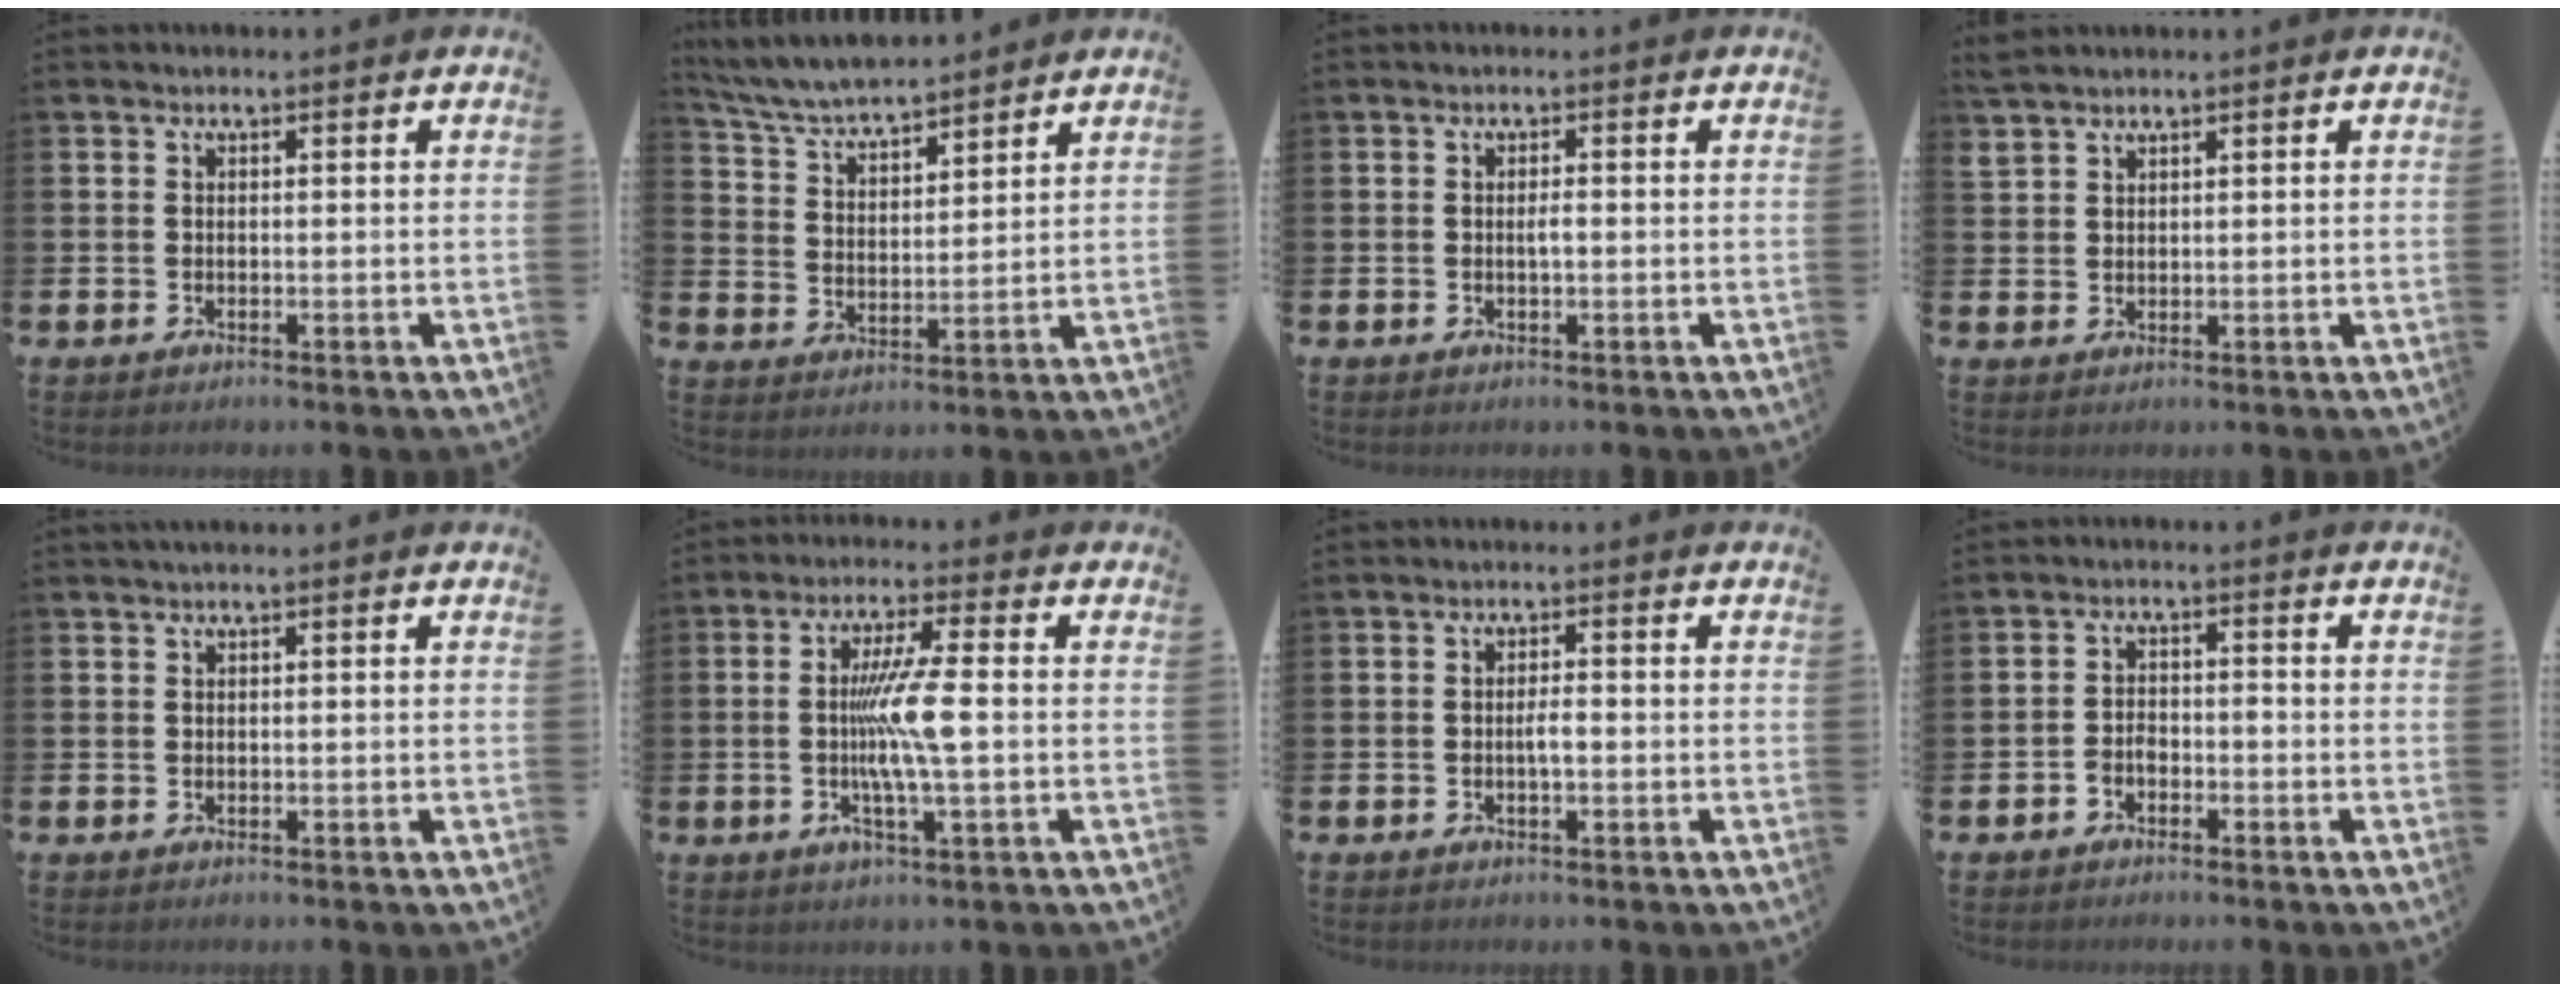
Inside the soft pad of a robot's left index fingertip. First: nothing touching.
{"total": 5.9, "force": [5.7, 0.8, 1.1], "torque": [-0.044, -0.039, 0.098]}
{"total": 1.2, "force": [0.0, 0.4, 1.1], "torque": [-0.014, -0.003, -0.003]}
{"total": 2.4, "force": [2.3, 0.5, 0.3], "torque": [-0.008, -0.002, 0.044]}
{"total": 0.5, "force": [0.4, 0.0, 0.3], "torque": [-0.006, 0.001, 0.008]}
{"total": 7.8, "force": [-0.2, 0.6, 7.7], "torque": [-0.144, 0.002, -0.009]}
{"total": 1.6, "force": [-0.3, 0.5, 1.5], "torque": [-0.021, -0.002, -0.008]}
{"total": 2.0, "force": [-1.4, 1.1, 0.8], "torque": [-0.010, 0.002, -0.033]}